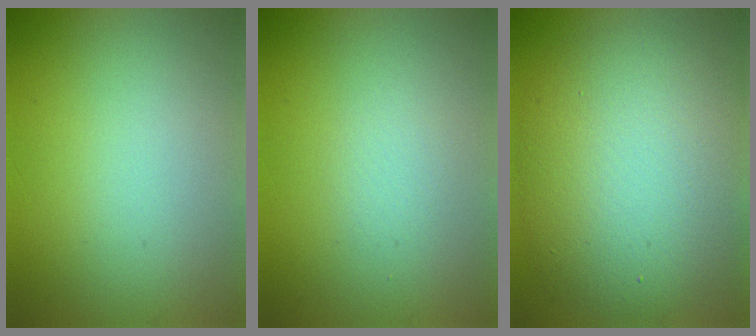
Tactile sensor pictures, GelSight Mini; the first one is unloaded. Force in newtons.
{"total": 1.0, "press": 1.0, "slide": 0.0}
{"total": 10.5, "press": 10.5, "slide": 0.9}